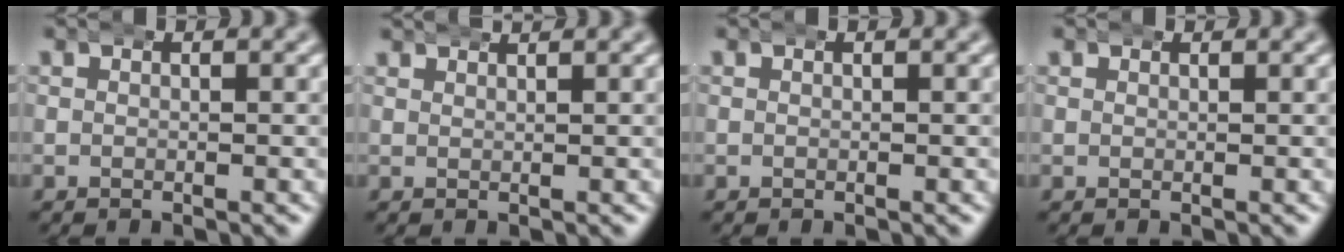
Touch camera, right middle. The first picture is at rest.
{"total": 2.0, "force": [2.0, 0.1, 0.4], "torque": [-0.003, 0.004, 0.031]}
{"total": 0.0}
{"total": 0.7, "force": [0.6, 0.4, 0.0], "torque": [-0.005, -0.002, 0.011]}